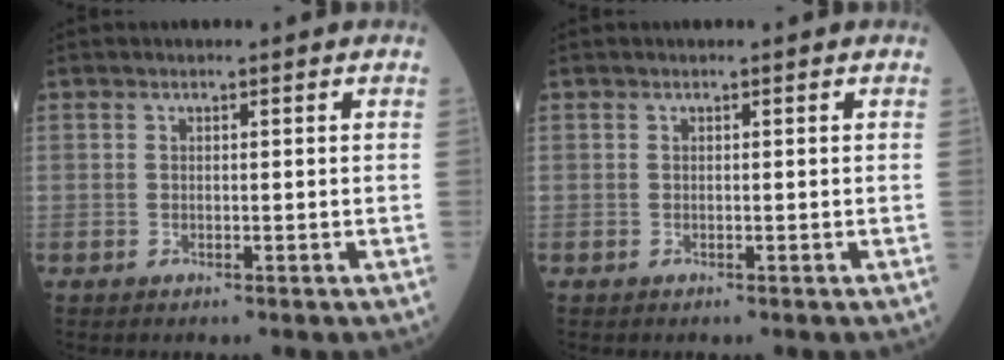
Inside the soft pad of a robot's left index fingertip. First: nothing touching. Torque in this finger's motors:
{"motor_torque": [0.00, 0.00, 0.00, 0.00]}